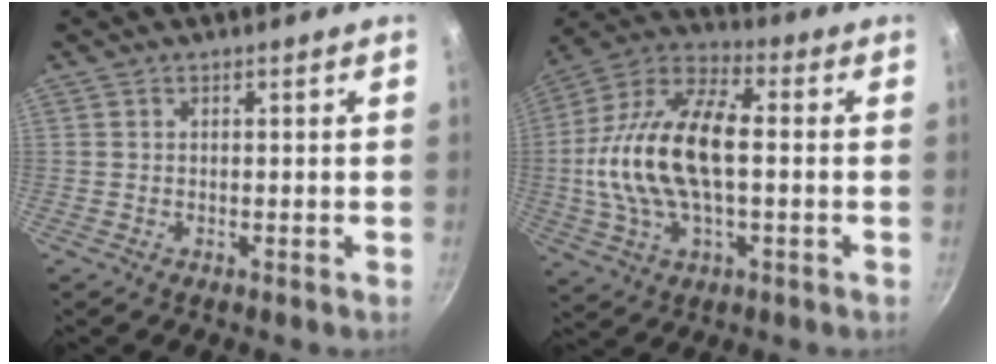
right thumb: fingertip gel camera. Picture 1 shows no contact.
{"total": 20.3, "force": [-0.5, 10.4, 17.4], "torque": [-0.331, 0.036, -0.021]}